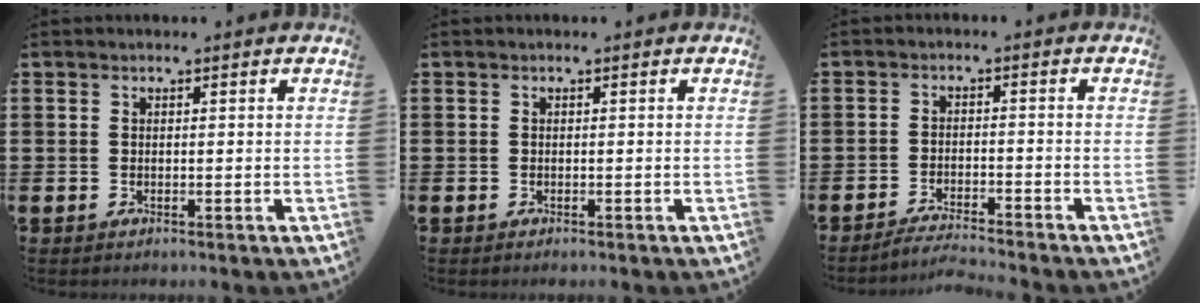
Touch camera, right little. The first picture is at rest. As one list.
[{"total": 0.0}, {"total": 2.6, "force": [-2.6, -0.3, 0.5], "torque": [-0.009, 0.003, -0.053]}]